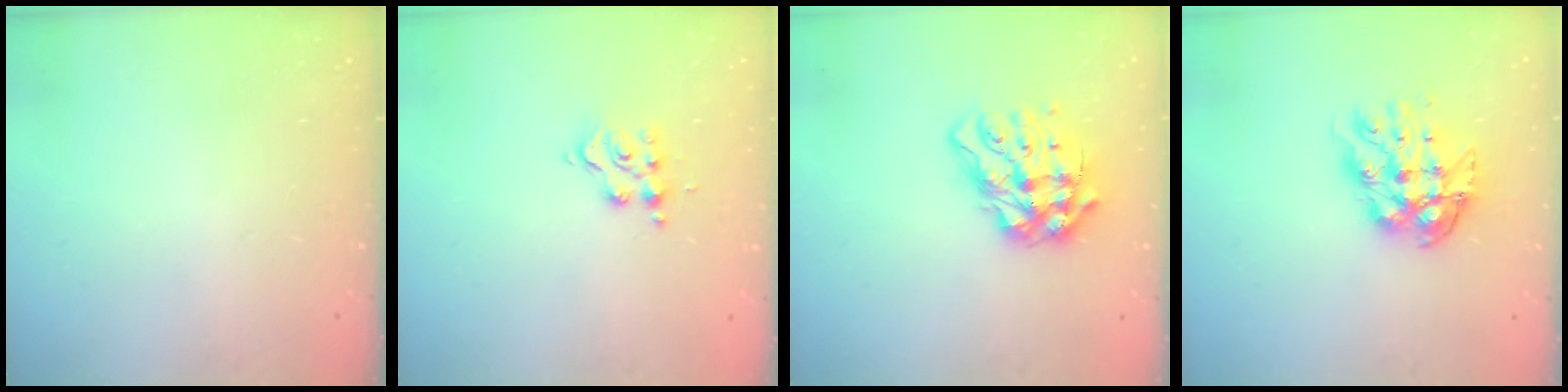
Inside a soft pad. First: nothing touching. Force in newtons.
{"total": 9.1, "press": 9.0, "slide": 0.9}
{"total": 13.8, "press": 13.7, "slide": 1.7}
{"total": 11.2, "press": 11.1, "slide": 1.0}